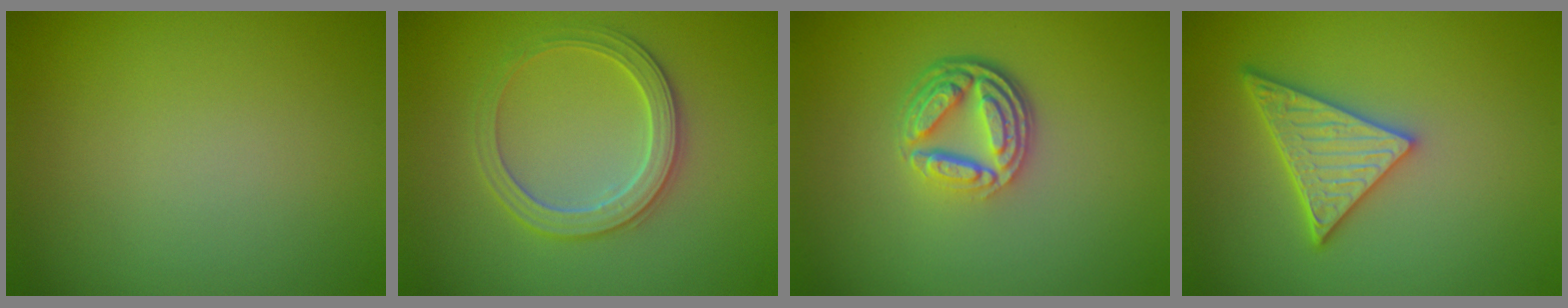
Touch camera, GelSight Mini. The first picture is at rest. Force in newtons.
{"total": 3.3, "press": 3.2, "slide": 0.6}
{"total": 5.0, "press": 3.5, "slide": 3.6}
{"total": 4.7, "press": 4.2, "slide": 2.2}